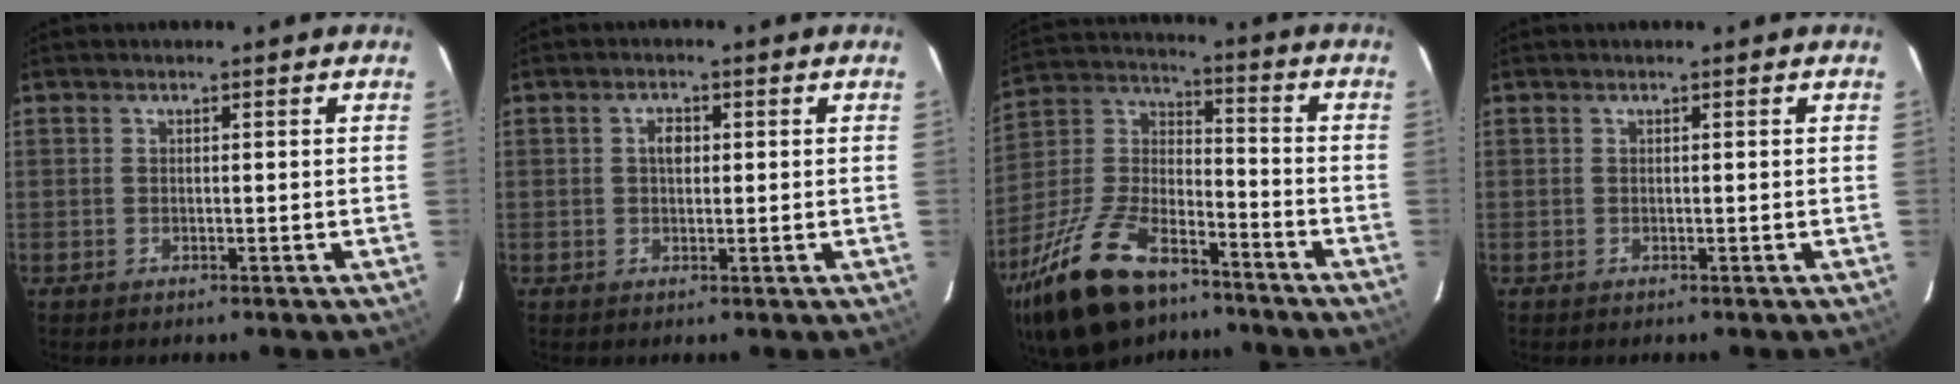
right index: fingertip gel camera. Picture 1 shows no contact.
{"total": 2.3, "force": [0.4, 1.5, 1.7], "torque": [-0.028, 0.008, 0.005]}
{"total": 25.1, "force": [-16.6, 11.7, 14.6], "torque": [-0.308, -0.001, -0.282]}
{"total": 0.0}